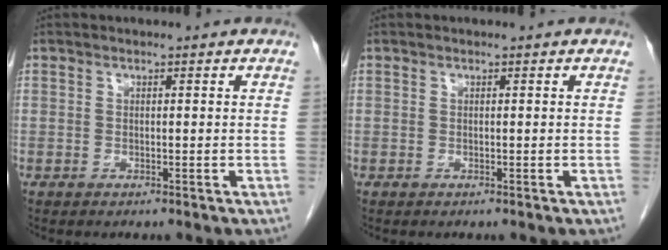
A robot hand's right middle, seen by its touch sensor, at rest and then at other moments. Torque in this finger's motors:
{"motor_torque": [0.00, 0.00, 0.00, -0.01]}